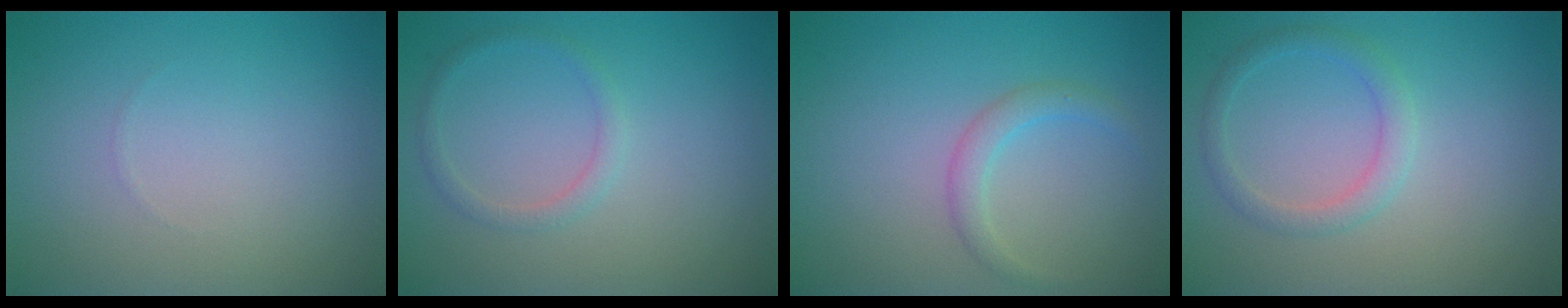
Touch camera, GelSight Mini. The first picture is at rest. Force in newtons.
{"total": 1.3, "press": 1.3, "slide": 0.1}
{"total": 1.7, "press": 1.7, "slide": 0.0}
{"total": 2.0, "press": 2.0, "slide": 0.1}